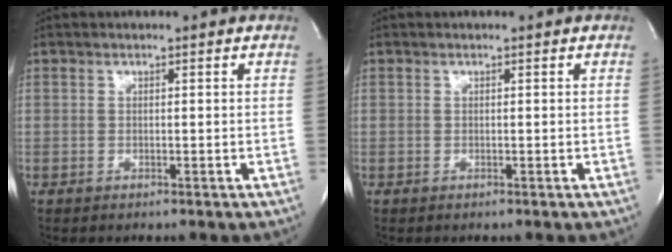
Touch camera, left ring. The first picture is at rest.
{"total": 0.0}